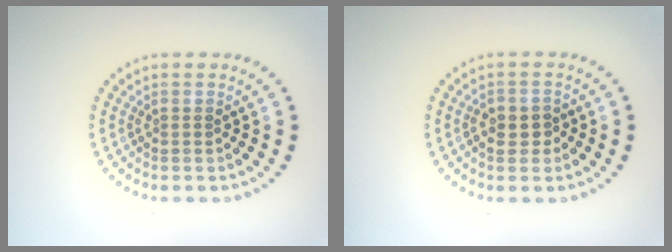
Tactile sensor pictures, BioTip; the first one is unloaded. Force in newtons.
{"total": 2.3, "press": 2.2, "slide": 0.5}